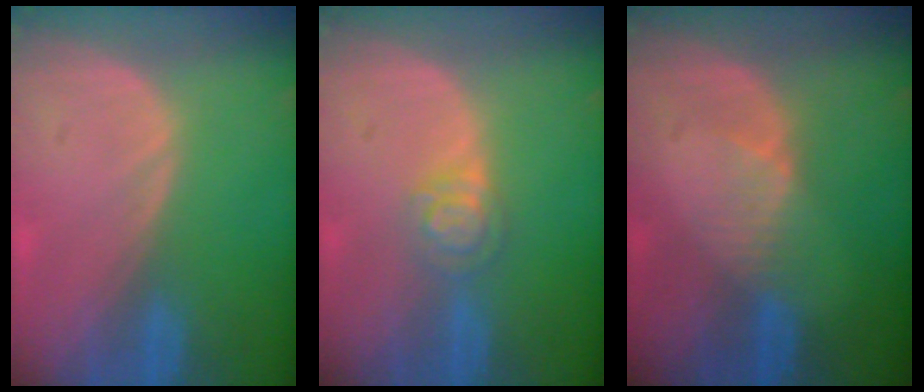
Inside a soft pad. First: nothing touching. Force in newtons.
{"total": 4.0, "press": 3.6, "slide": 1.8}
{"total": 2.7, "press": 2.7, "slide": 0.3}